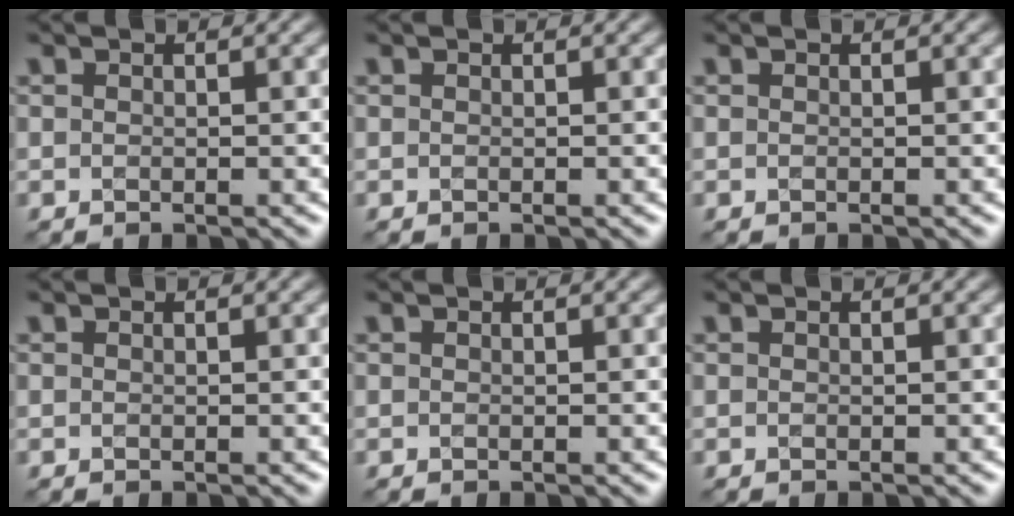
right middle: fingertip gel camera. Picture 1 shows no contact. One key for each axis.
{"total": 0.0}
{"total": 0.0}
{"total": 0.0}
{"total": 0.0}
{"total": 0.0}